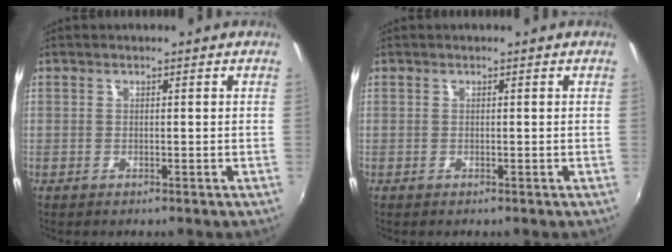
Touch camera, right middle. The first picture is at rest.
{"total": 0.0}